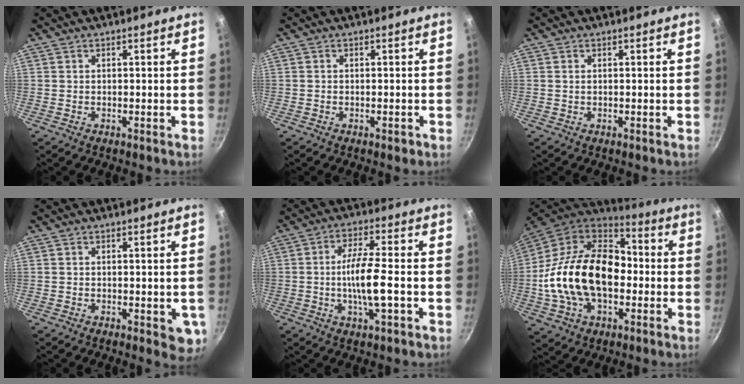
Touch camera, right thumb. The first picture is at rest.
{"total": 1.1, "force": [-0.6, 0.6, 0.7], "torque": [-0.011, 0.005, -0.007]}
{"total": 0.6, "force": [0.1, 0.3, 0.5], "torque": [-0.009, 0.001, 0.002]}
{"total": 5.1, "force": [-1.4, 2.3, 4.3], "torque": [-0.037, -0.004, -0.017]}
{"total": 9.4, "force": [-1.8, 2.2, 9.0], "torque": [-0.167, 0.015, -0.039]}
{"total": 25.9, "force": [-2.4, 16.7, 19.7], "torque": [-0.333, 0.043, -0.049]}